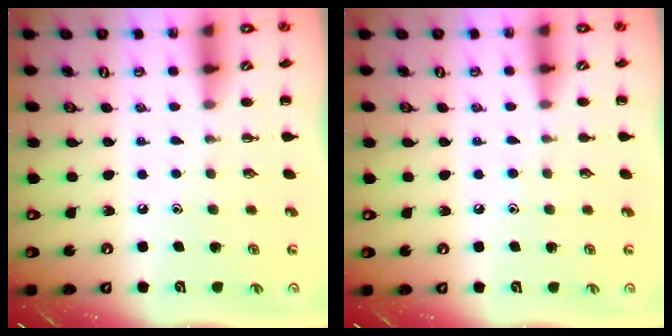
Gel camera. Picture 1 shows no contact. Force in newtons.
{"total": 4.5, "press": 4.1, "slide": 1.9}